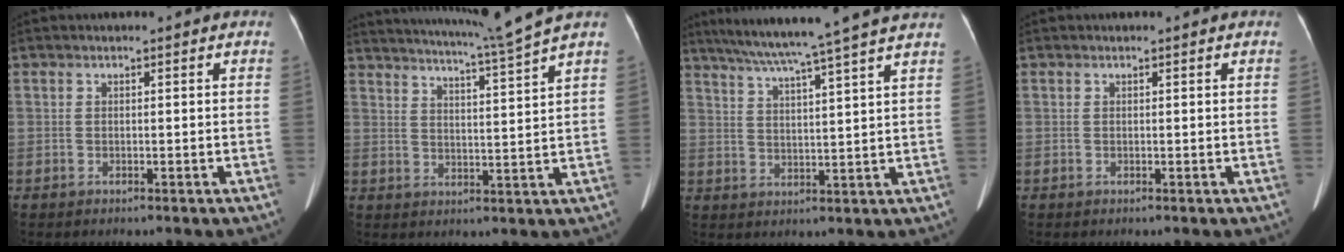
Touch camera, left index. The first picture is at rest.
{"total": 11.0, "force": [9.6, -3.1, 4.4], "torque": [-0.079, -0.037, 0.143]}
{"total": 14.6, "force": [12.1, -2.3, 7.8], "torque": [-0.136, -0.006, 0.167]}
{"total": 0.0}